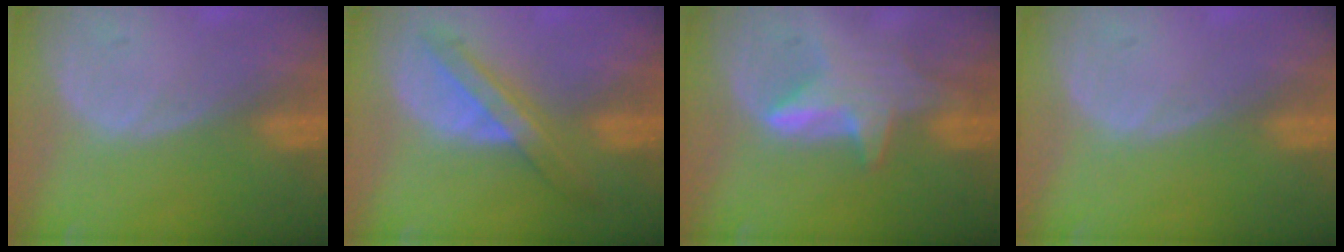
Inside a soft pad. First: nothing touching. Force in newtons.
{"total": 7.2, "press": 6.1, "slide": 3.8}
{"total": 5.8, "press": 5.8, "slide": 0.8}
{"total": 0.0}